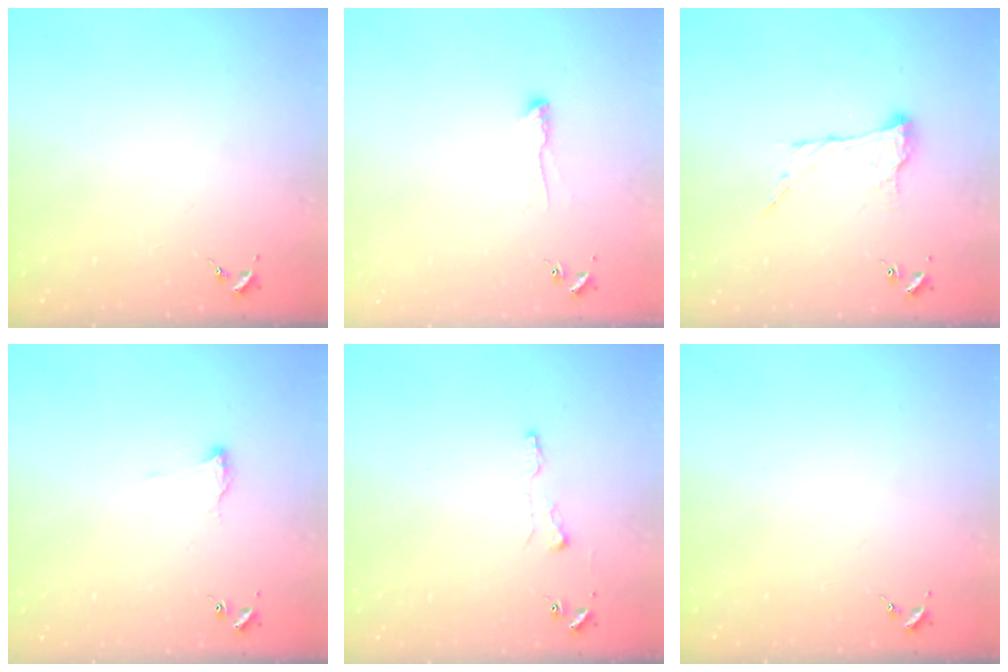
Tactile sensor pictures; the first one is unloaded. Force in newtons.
{"total": 4.9, "press": 4.8, "slide": 0.8}
{"total": 10.3, "press": 10.3, "slide": 0.5}
{"total": 5.7, "press": 5.7, "slide": 0.7}
{"total": 4.3, "press": 4.3, "slide": 0.5}
{"total": 0.0}